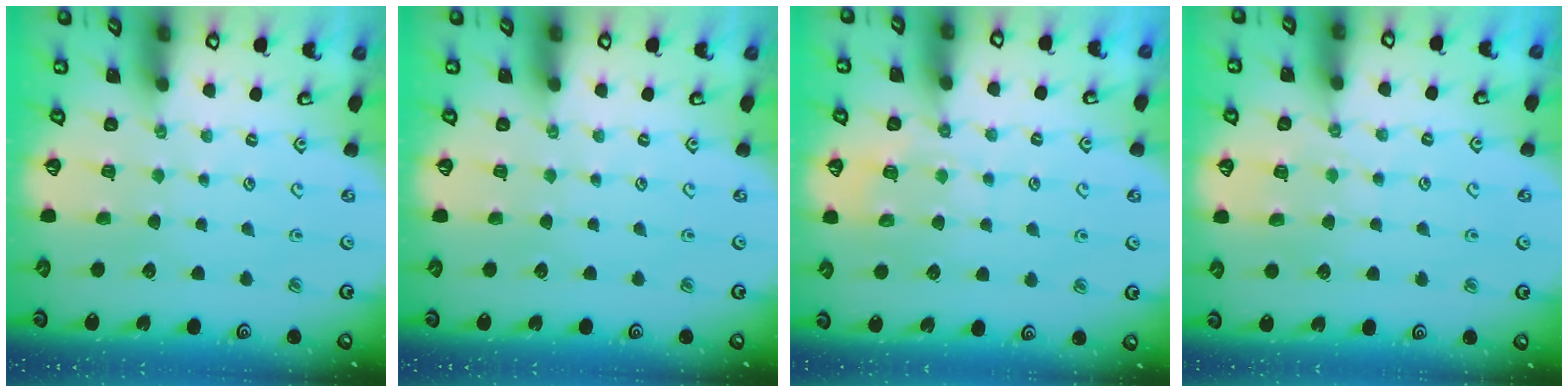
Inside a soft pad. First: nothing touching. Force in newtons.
{"total": 0.0}
{"total": 8.6, "press": 8.6, "slide": 0.2}
{"total": 5.5, "press": 5.5, "slide": 0.9}